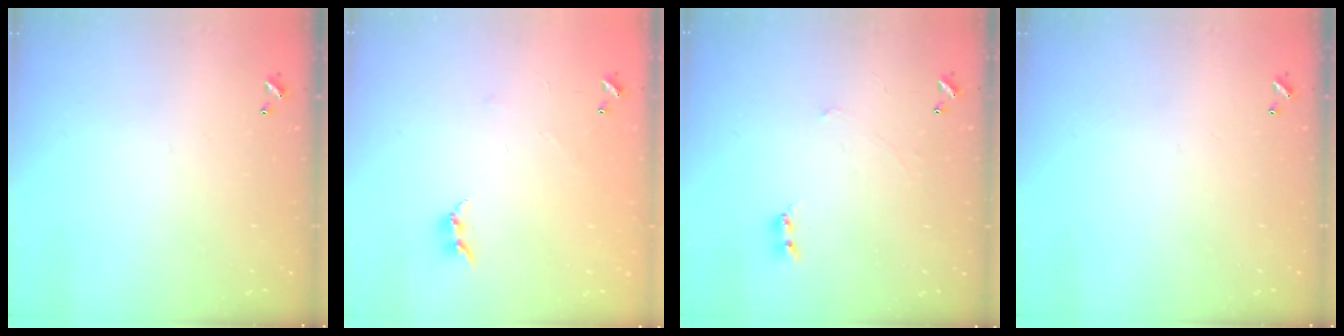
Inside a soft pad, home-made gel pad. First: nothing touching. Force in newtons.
{"total": 5.6, "press": 5.6, "slide": 0.2}
{"total": 0.9, "press": 0.8, "slide": 0.3}
{"total": 0.0}